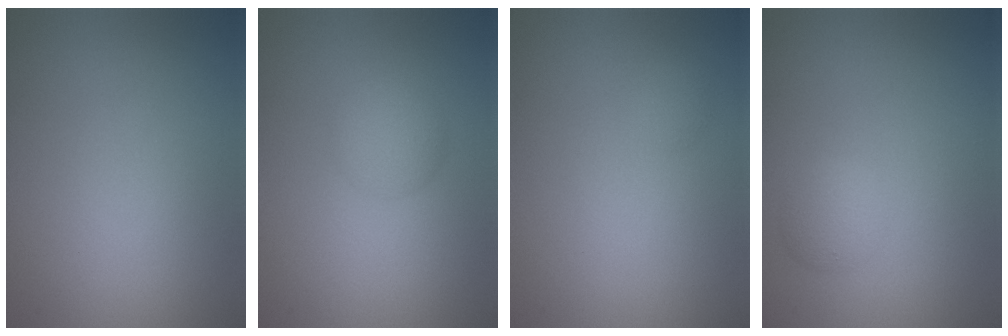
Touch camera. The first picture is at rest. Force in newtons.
{"total": 2.3, "press": 2.3, "slide": 0.0}
{"total": 0.7, "press": 0.7, "slide": 0.0}
{"total": 1.5, "press": 1.5, "slide": 0.1}